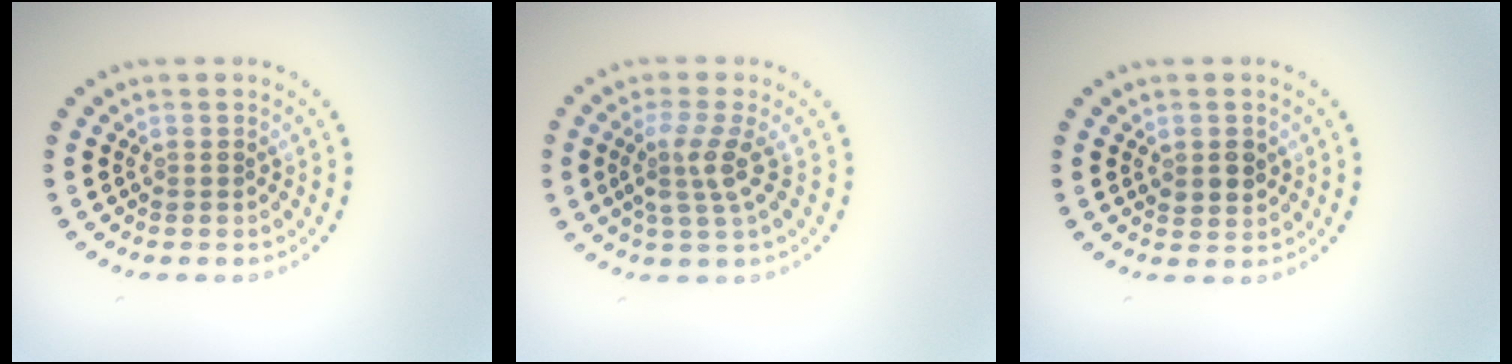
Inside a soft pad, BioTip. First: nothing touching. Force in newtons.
{"total": 2.7, "press": 2.0, "slide": 1.8}
{"total": 1.7, "press": 1.7, "slide": 0.3}